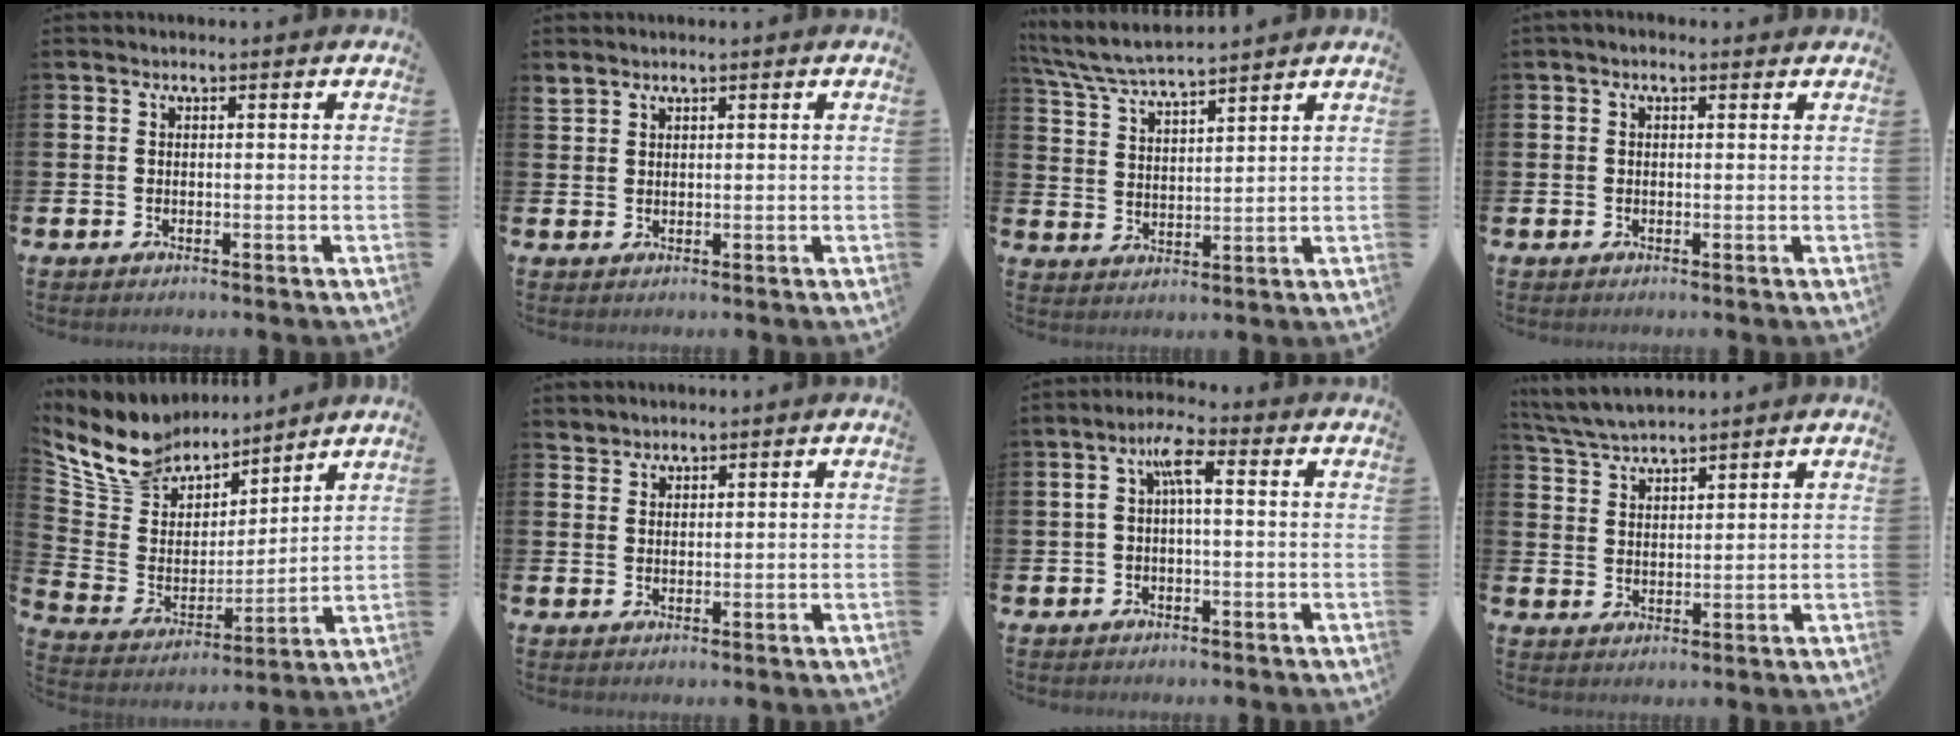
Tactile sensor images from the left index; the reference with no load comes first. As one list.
[{"total": 1.5, "force": [1.4, 0.4, 0.1], "torque": [0.005, -0.002, 0.025]}, {"total": 6.1, "force": [5.8, 0.3, 1.8], "torque": [-0.052, -0.029, 0.103]}, {"total": 0.7, "force": [0.0, 0.5, 0.5], "torque": [0.000, 0.003, -0.003]}, {"total": 10.1, "force": [9.2, 4.0, 0.7], "torque": [-0.073, -0.071, 0.170]}, {"total": 2.1, "force": [2.0, 0.4, -0.5], "torque": [0.012, -0.008, 0.037]}, {"total": 4.8, "force": [0.5, 1.7, 4.5], "torque": [-0.086, 0.014, 0.003]}, {"total": 4.6, "force": [4.6, 0.4, 0.7], "torque": [-0.028, -0.020, 0.082]}]